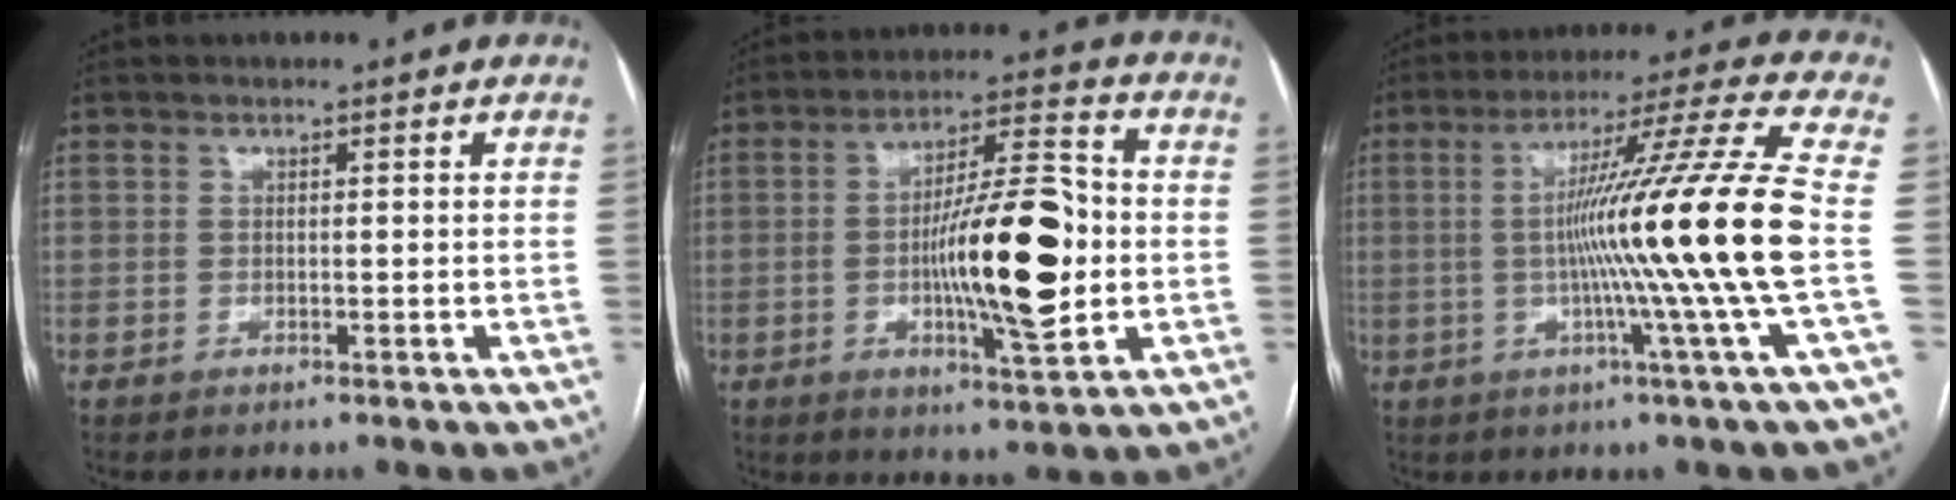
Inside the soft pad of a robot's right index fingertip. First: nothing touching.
{"total": 15.3, "force": [-1.7, 2.7, 14.9], "torque": [-0.245, 0.006, -0.026]}
{"total": 18.4, "force": [-1.8, -4.0, 17.9], "torque": [-0.279, -0.017, -0.042]}